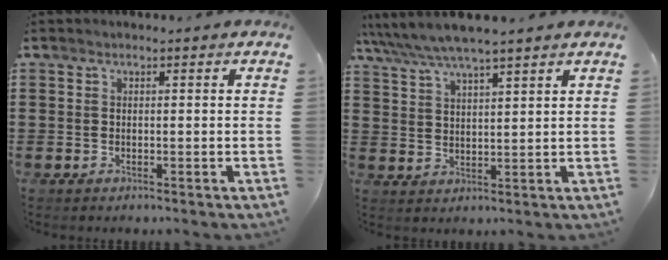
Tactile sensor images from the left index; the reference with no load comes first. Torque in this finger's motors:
{"motor_torque": [2.14, 0.00, 0.40, 0.21]}